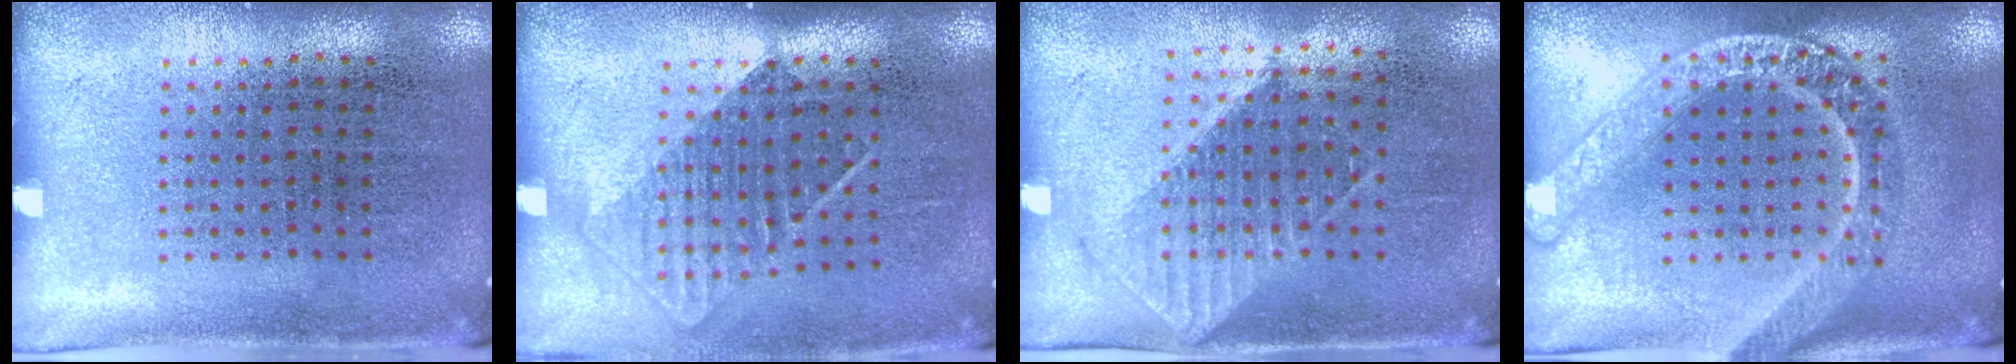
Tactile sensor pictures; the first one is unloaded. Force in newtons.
{"total": 1.4, "press": 1.1, "slide": 0.9}
{"total": 1.1, "press": 1.0, "slide": 0.3}
{"total": 3.2, "press": 3.2, "slide": 0.4}